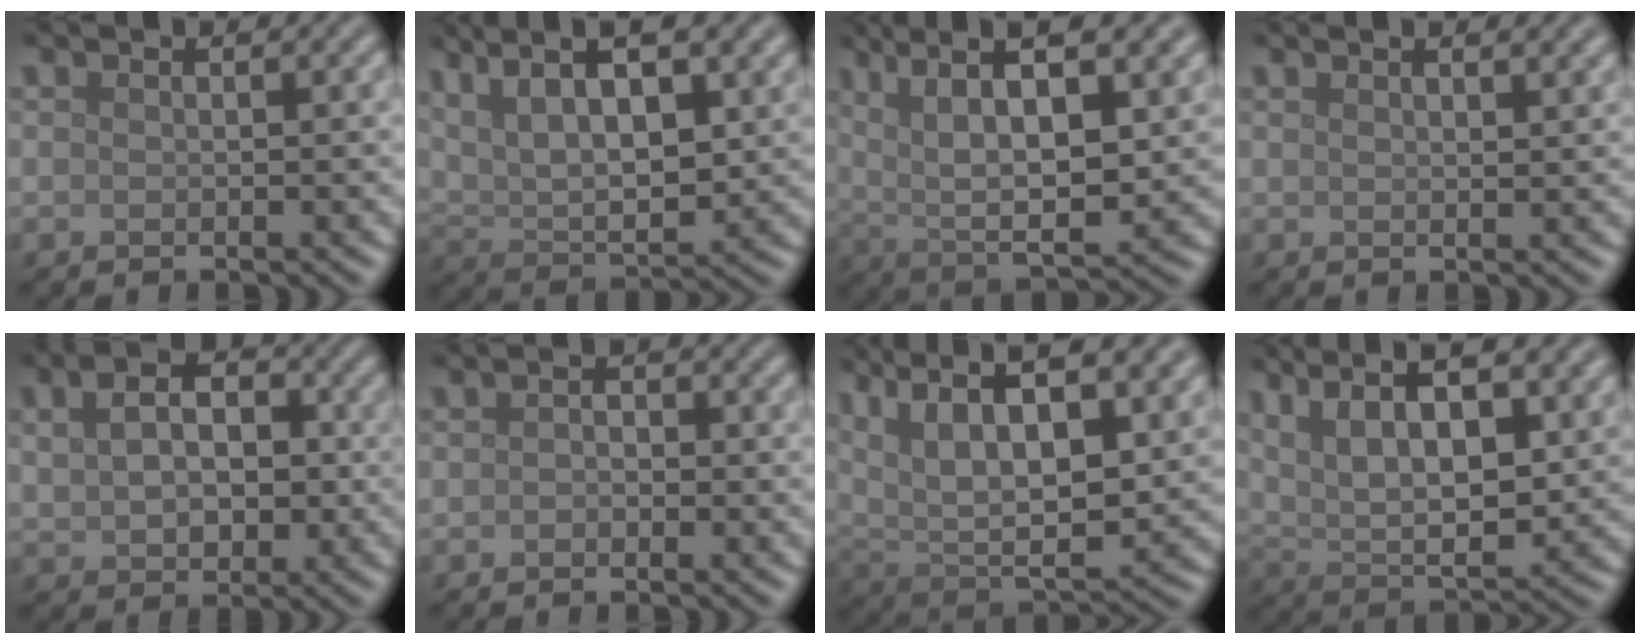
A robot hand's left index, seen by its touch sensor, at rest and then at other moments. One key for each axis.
{"total": 10.6, "fx": 5.5, "fy": 4.0, "fz": 8.1, "tx": -0.144, "ty": 0.012, "tz": 0.080}
{"total": 10.6, "fx": 4.4, "fy": 3.4, "fz": 9.0, "tx": -0.164, "ty": 0.002, "tz": 0.080}
{"total": 2.9, "fx": 2.0, "fy": 1.0, "fz": 1.8, "tx": -0.005, "ty": 0.012, "tz": 0.013}
{"total": 6.1, "fx": 0.9, "fy": 4.3, "fz": 4.2, "tx": -0.081, "ty": 0.006, "tz": 0.016}
{"total": 1.2, "fx": -0.2, "fy": 0.8, "fz": 0.8, "tx": -0.014, "ty": -0.001, "tz": -0.008}
{"total": 14.5, "fx": 6.8, "fy": 6.6, "fz": 11.0, "tx": -0.200, "ty": 0.020, "tz": 0.107}
{"total": 11.9, "fx": 5.5, "fy": 4.8, "fz": 9.3, "tx": -0.163, "ty": 0.012, "tz": 0.083}